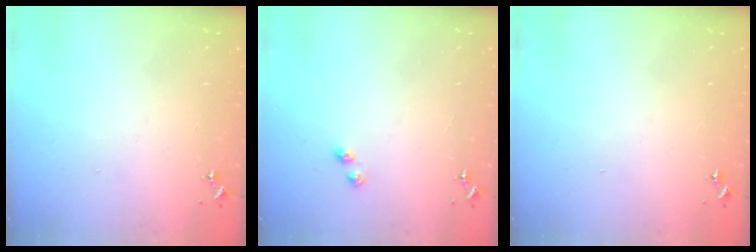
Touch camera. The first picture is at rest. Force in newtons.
{"total": 4.0, "press": 3.9, "slide": 0.4}
{"total": 0.0}